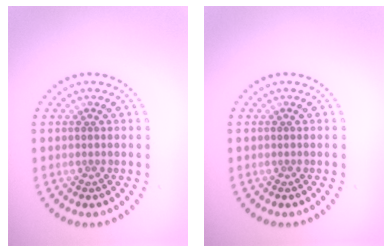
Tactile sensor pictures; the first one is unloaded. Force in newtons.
{"total": 0.0}